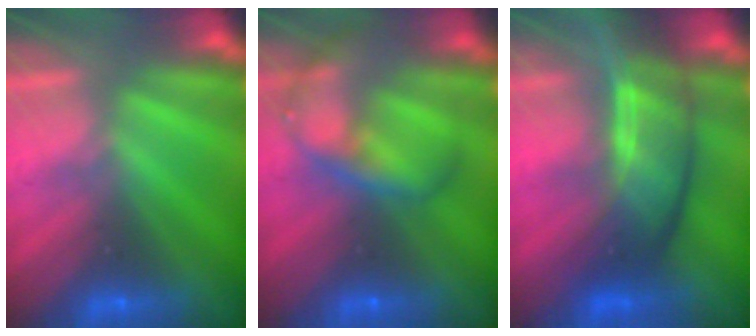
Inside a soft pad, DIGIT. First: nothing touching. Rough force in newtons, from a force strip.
{"total": 9.4}
{"total": 8.6}